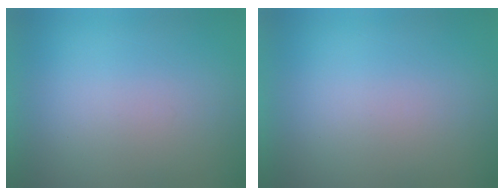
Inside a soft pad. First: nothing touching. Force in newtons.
{"total": 0.0}